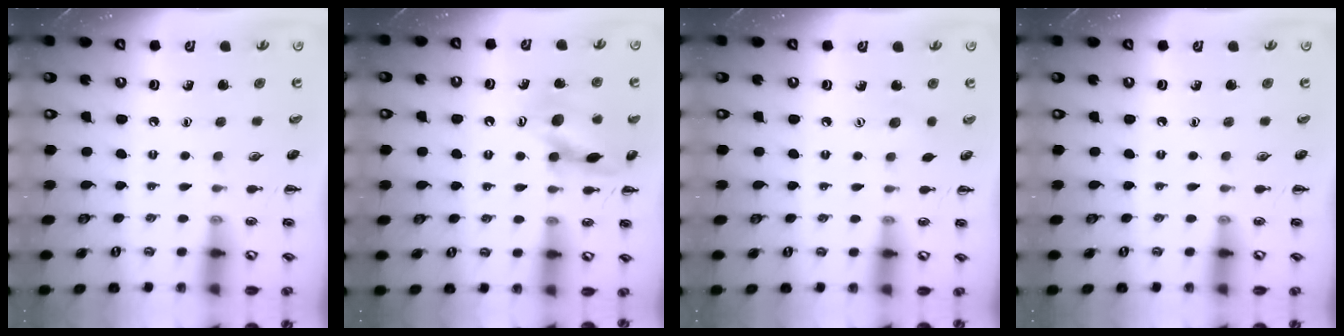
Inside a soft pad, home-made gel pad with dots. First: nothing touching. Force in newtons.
{"total": 14.1, "press": 14.0, "slide": 1.2}
{"total": 2.5, "press": 2.4, "slide": 0.6}
{"total": 0.0}